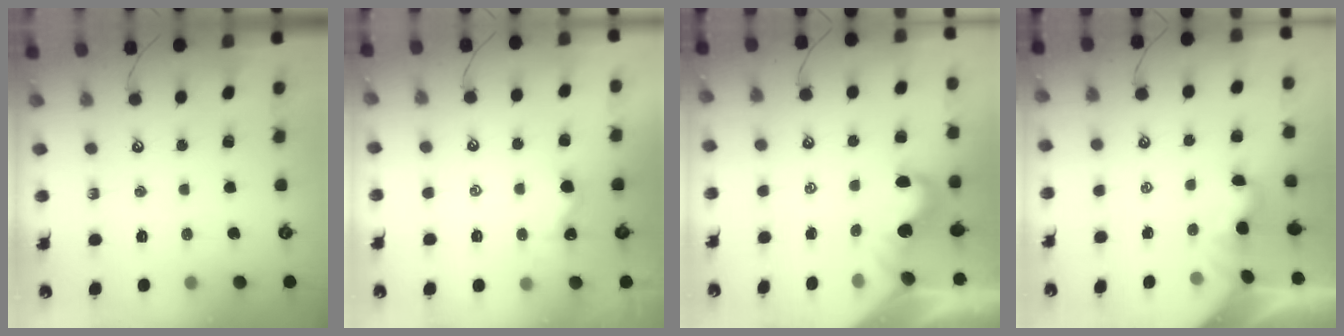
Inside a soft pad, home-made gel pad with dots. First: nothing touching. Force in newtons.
{"total": 0.0}
{"total": 2.0, "press": 2.0, "slide": 0.4}
{"total": 1.9, "press": 1.8, "slide": 0.5}